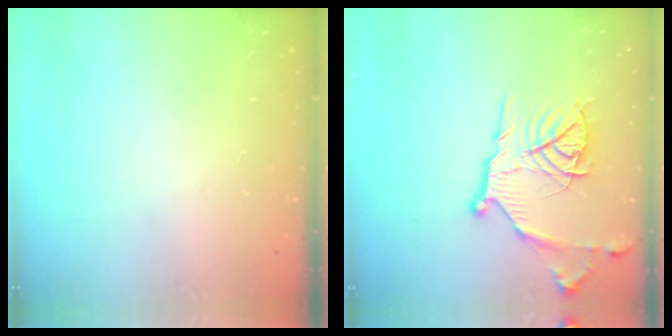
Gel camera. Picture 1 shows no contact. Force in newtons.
{"total": 15.2, "press": 15.2, "slide": 1.1}